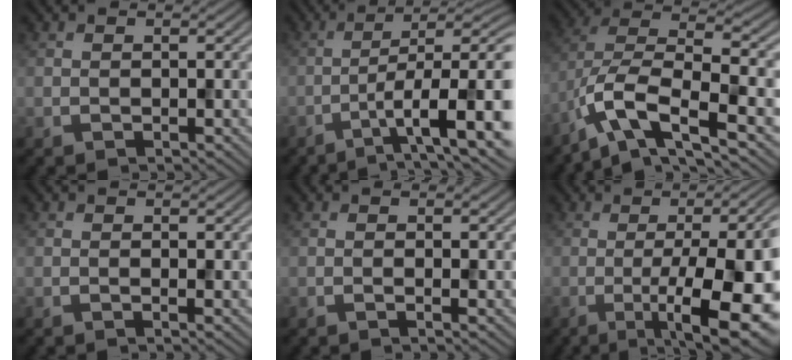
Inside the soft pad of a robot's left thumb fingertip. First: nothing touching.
{"total": 11.0, "force": [-3.6, 2.8, 10.1], "torque": [-0.154, -0.003, -0.050]}
{"total": 12.2, "force": [-6.1, 4.2, 9.7], "torque": [-0.190, -0.006, -0.115]}
{"total": 0.9, "force": [0.1, 0.1, 0.8], "torque": [-0.014, -0.003, 0.000]}
{"total": 1.1, "force": [-0.1, 0.1, 1.1], "torque": [-0.020, -0.001, -0.003]}
{"total": 17.3, "force": [-3.2, 5.3, 16.1], "torque": [-0.185, -0.003, -0.041]}